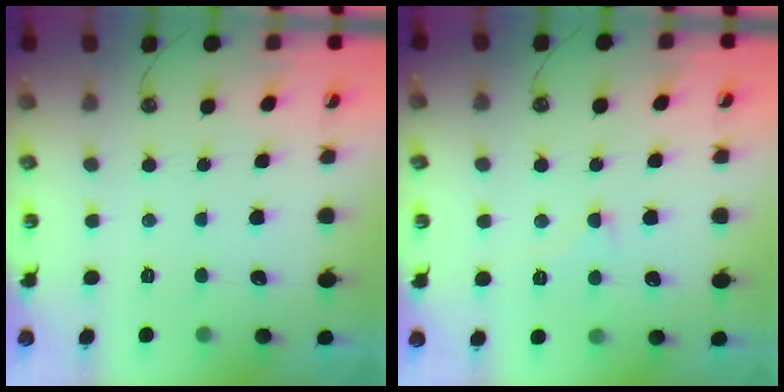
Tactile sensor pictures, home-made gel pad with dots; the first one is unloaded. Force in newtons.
{"total": 2.2, "press": 2.2, "slide": 0.6}